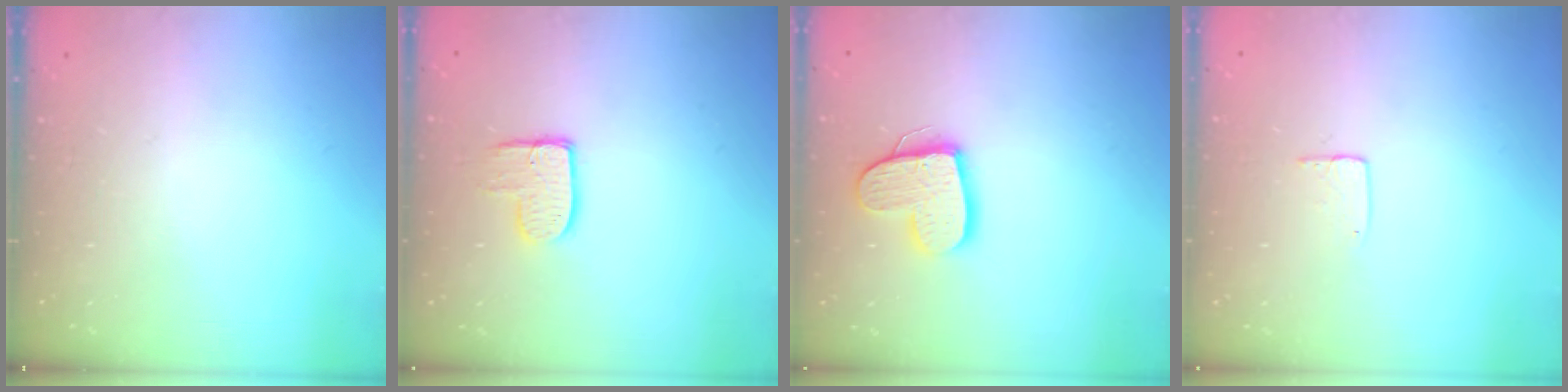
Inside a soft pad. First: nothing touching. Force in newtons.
{"total": 8.8, "press": 8.8, "slide": 0.6}
{"total": 13.7, "press": 13.6, "slide": 1.1}
{"total": 3.6, "press": 3.6, "slide": 0.2}